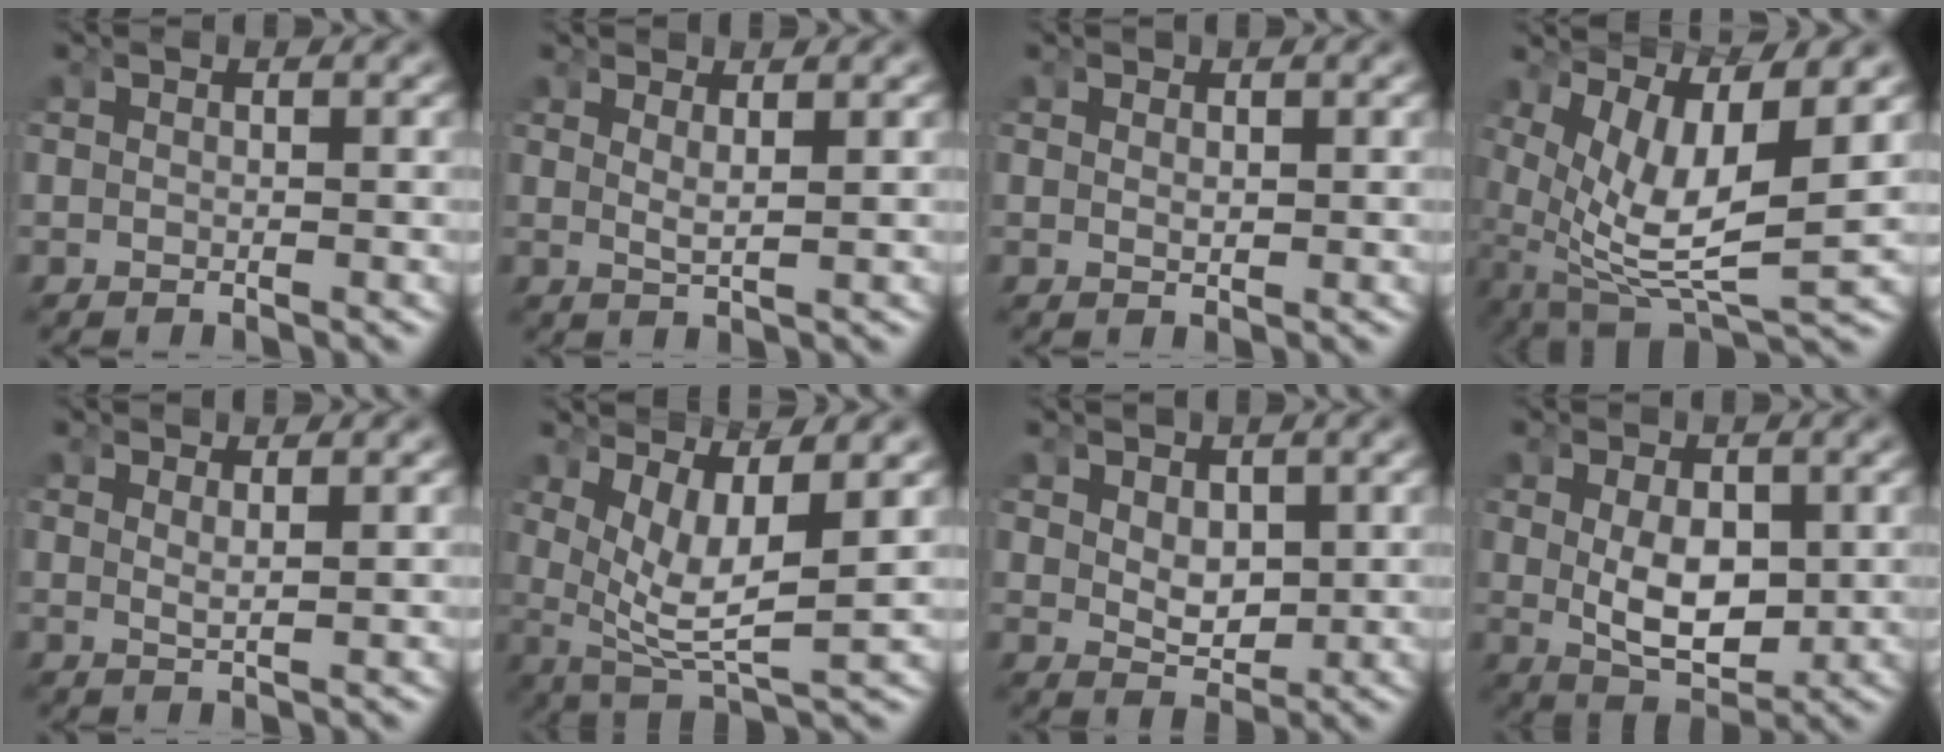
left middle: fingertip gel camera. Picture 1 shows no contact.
{"total": 1.6, "force": [1.0, -0.1, 1.3], "torque": [-0.036, -0.016, 0.028]}
{"total": 0.0}
{"total": 10.1, "force": [-0.5, 6.3, 7.9], "torque": [-0.169, -0.051, 0.014]}
{"total": 1.2, "force": [0.8, -0.4, 0.7], "torque": [-0.027, -0.014, 0.026]}
{"total": 7.3, "force": [1.2, 4.2, 5.9], "torque": [-0.118, -0.026, 0.028]}
{"total": 2.3, "force": [0.5, 1.6, 1.6], "torque": [-0.035, -0.025, 0.024]}
{"total": 5.3, "force": [-0.2, 3.0, 4.4], "torque": [-0.074, -0.028, 0.010]}